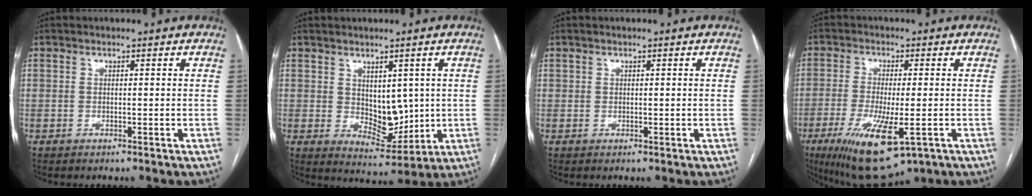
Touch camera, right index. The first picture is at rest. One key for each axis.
{"total": 6.9, "fx": 1.0, "fy": 4.2, "fz": 5.3, "tx": -0.080, "ty": -0.006, "tz": 0.037}
{"total": 0.6, "fx": 0.3, "fy": 0.5, "fz": 0.1, "tx": 0.007, "ty": 0.000, "tz": 0.004}
{"total": 12.8, "fx": -5.6, "fy": 3.1, "fz": 11.1, "tx": -0.197, "ty": -0.034, "tz": -0.083}